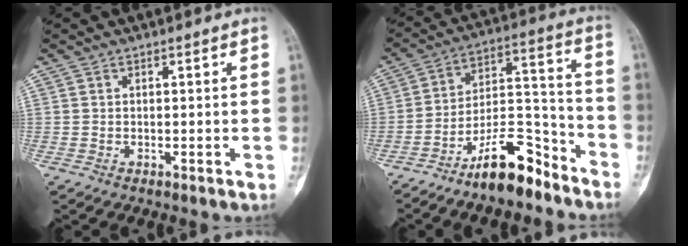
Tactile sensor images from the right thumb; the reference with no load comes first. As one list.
[{"total": 13.7, "force": [-10.1, 4.8, 7.9], "torque": [-0.119, 0.095, -0.178]}]